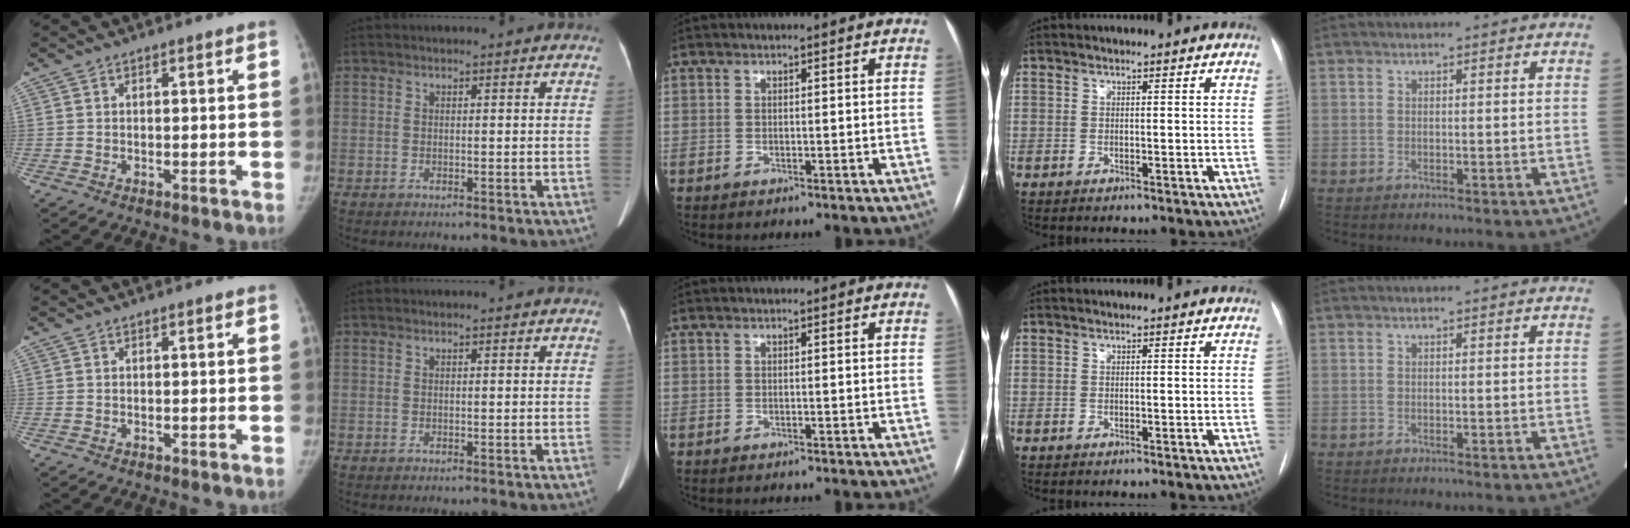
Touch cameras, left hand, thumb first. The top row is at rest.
{}